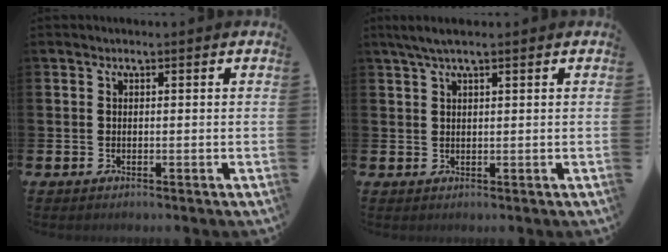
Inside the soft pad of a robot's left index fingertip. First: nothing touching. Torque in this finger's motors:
{"motor_torque": [0.14, -0.32, 0.36, 0.11]}